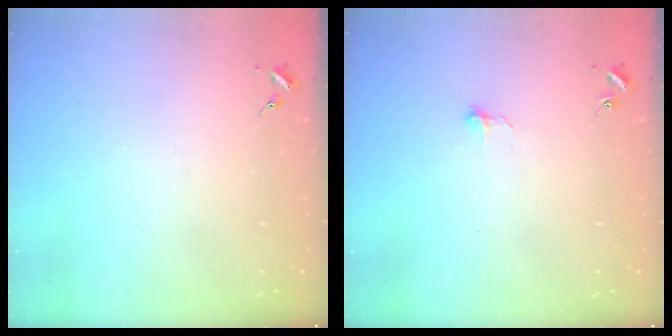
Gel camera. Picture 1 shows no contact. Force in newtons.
{"total": 4.2, "press": 4.2, "slide": 0.3}